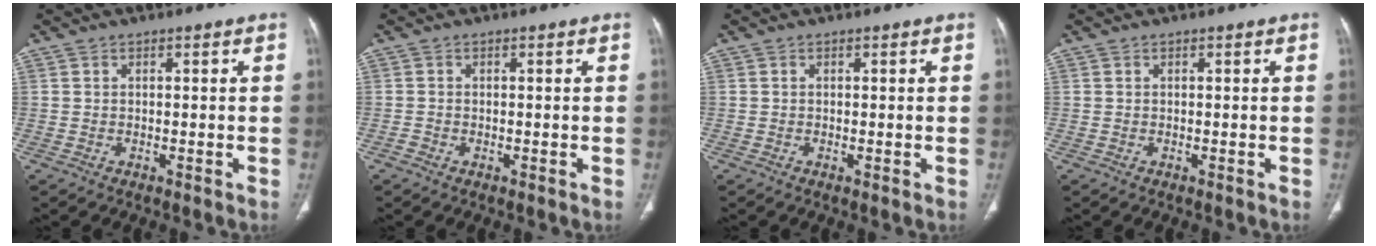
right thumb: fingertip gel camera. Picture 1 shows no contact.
{"total": 0.5, "force": [-0.3, 0.4, 0.1], "torque": [-0.005, -0.001, -0.010]}
{"total": 0.0}
{"total": 0.0}